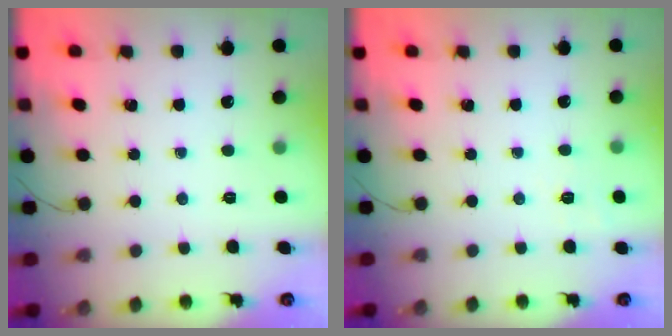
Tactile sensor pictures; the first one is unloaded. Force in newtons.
{"total": 3.7, "press": 3.3, "slide": 1.7}